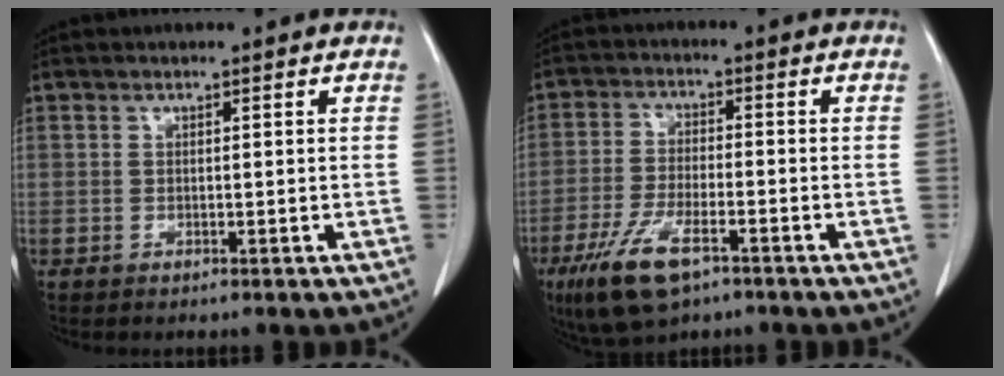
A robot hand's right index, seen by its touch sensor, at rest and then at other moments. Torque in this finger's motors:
{"motor_torque": [1.16, -0.95, 0.57, 0.17]}